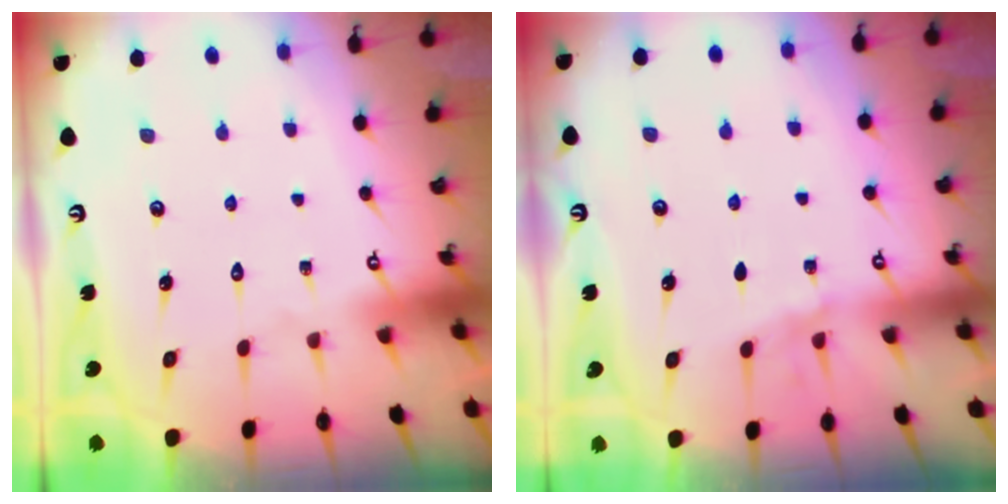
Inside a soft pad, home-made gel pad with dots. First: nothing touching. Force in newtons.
{"total": 2.1, "press": 2.1, "slide": 0.2}